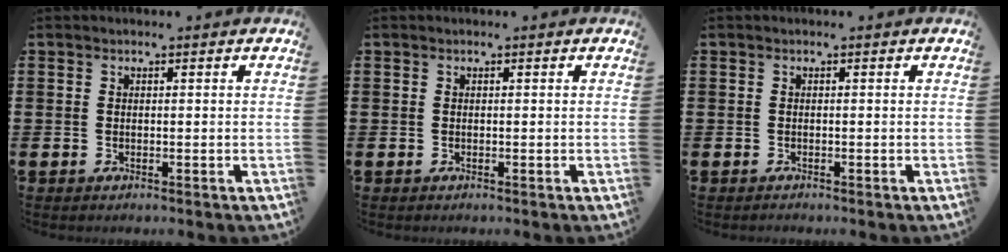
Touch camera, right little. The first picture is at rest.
{"total": 0.0}
{"total": 0.0}